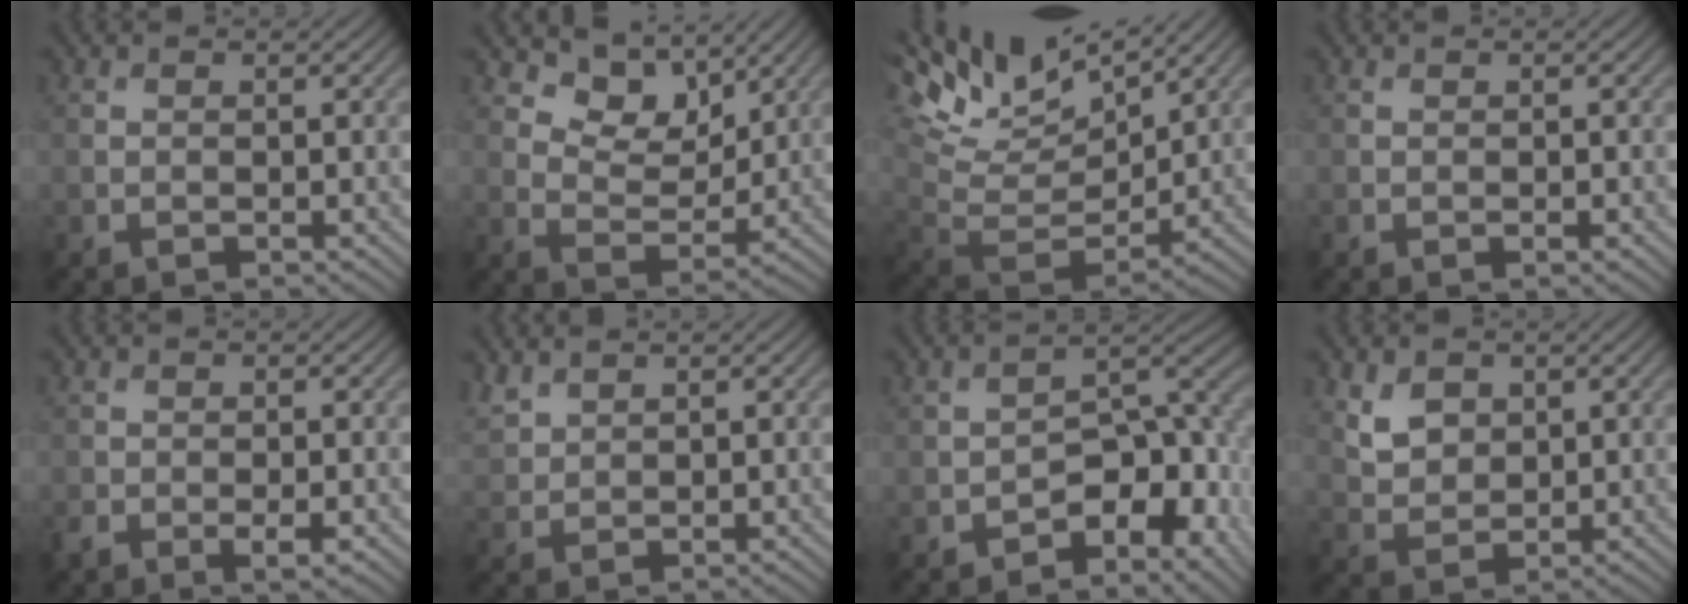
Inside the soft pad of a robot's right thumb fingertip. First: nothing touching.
{"total": 7.0, "force": [4.7, 3.9, 3.5], "torque": [-0.067, -0.013, 0.080]}
{"total": 12.7, "force": [8.5, 4.9, 8.1], "torque": [-0.204, 0.012, 0.153]}
{"total": 0.6, "force": [-0.2, 0.2, 0.5], "torque": [-0.007, -0.004, -0.002]}
{"total": 3.2, "force": [-1.8, 1.6, 2.1], "torque": [-0.041, -0.010, -0.031]}
{"total": 2.6, "force": [2.1, 1.1, 1.1], "torque": [-0.033, 0.006, 0.053]}
{"total": 7.4, "force": [-3.9, 3.5, 5.1], "torque": [-0.057, 0.006, -0.072]}
{"total": 4.0, "force": [1.8, 2.9, 2.0], "torque": [-0.053, -0.006, 0.038]}